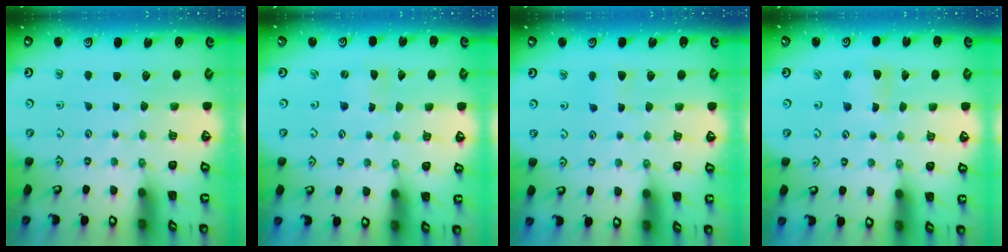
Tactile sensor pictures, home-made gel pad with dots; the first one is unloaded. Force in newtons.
{"total": 0.0}
{"total": 3.2, "press": 3.2, "slide": 0.6}
{"total": 2.2, "press": 2.2, "slide": 0.3}